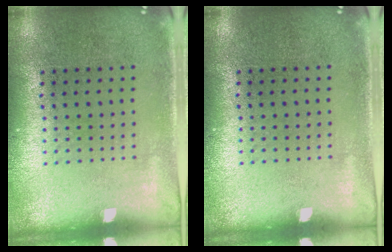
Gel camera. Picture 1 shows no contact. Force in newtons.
{"total": 0.0}